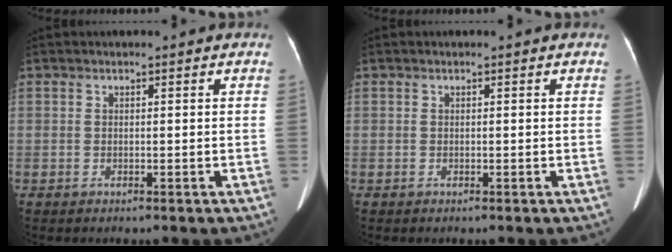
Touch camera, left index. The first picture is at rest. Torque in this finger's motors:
{"motor_torque": [0.01, 0.00, 0.00, 0.00]}